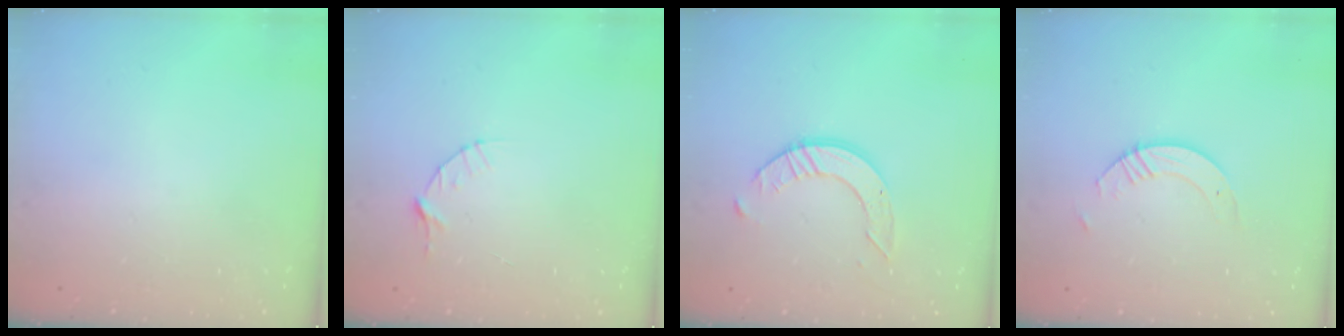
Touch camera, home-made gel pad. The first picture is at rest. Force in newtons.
{"total": 4.1, "press": 4.1, "slide": 0.4}
{"total": 6.5, "press": 6.5, "slide": 0.6}
{"total": 4.3, "press": 4.2, "slide": 0.3}